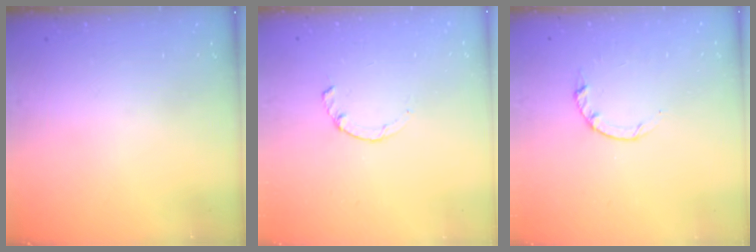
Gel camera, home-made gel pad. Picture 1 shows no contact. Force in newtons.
{"total": 2.2, "press": 2.2, "slide": 0.2}
{"total": 2.2, "press": 2.1, "slide": 0.4}